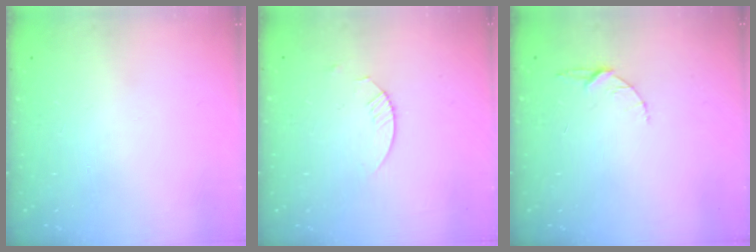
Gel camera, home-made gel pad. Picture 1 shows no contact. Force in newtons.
{"total": 1.8, "press": 1.8, "slide": 0.2}
{"total": 3.4, "press": 3.3, "slide": 0.4}